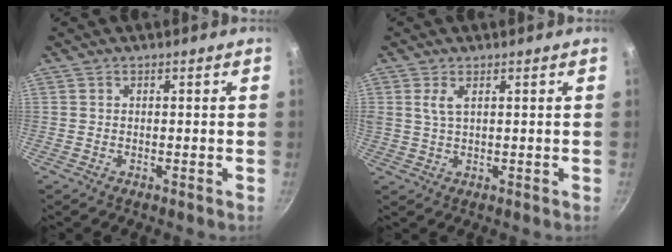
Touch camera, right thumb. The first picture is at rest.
{"total": 2.5, "force": [1.1, 1.0, 2.1], "torque": [-0.047, 0.001, 0.030]}